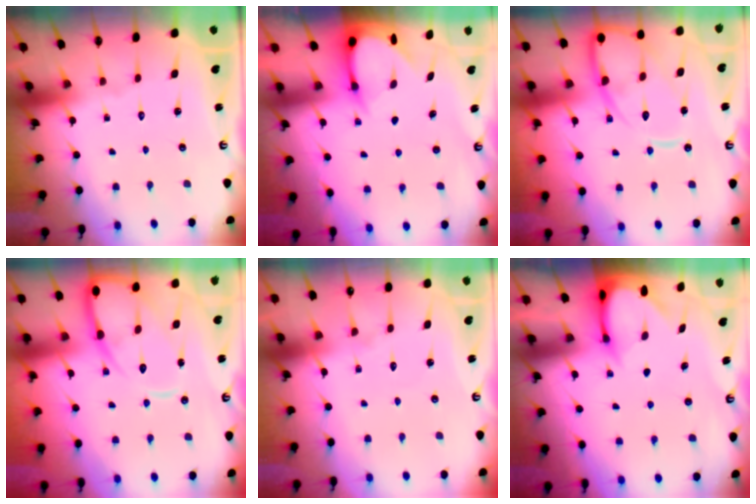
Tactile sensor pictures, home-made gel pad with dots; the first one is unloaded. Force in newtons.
{"total": 3.9, "press": 3.9, "slide": 0.4}
{"total": 13.0, "press": 12.9, "slide": 1.4}
{"total": 12.8, "press": 12.7, "slide": 1.4}
{"total": 4.4, "press": 4.4, "slide": 0.4}
{"total": 3.3, "press": 3.3, "slide": 0.3}